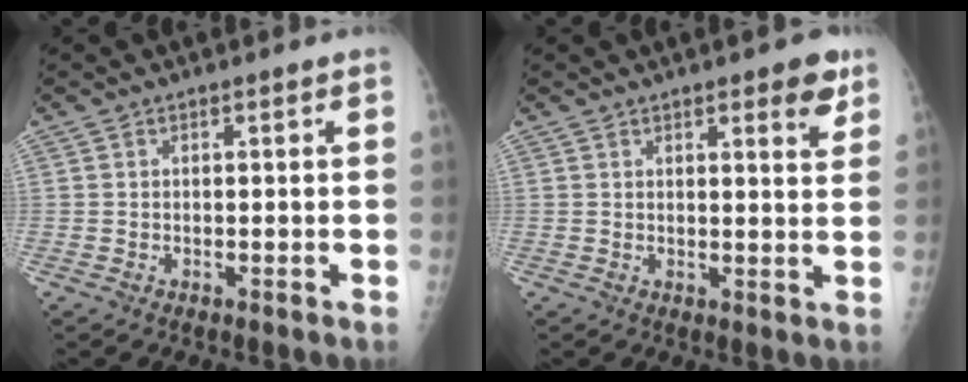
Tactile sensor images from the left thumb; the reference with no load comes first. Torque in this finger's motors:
{"motor_torque": [-0.05, 0.10, 0.03, 0.00, 0.03]}